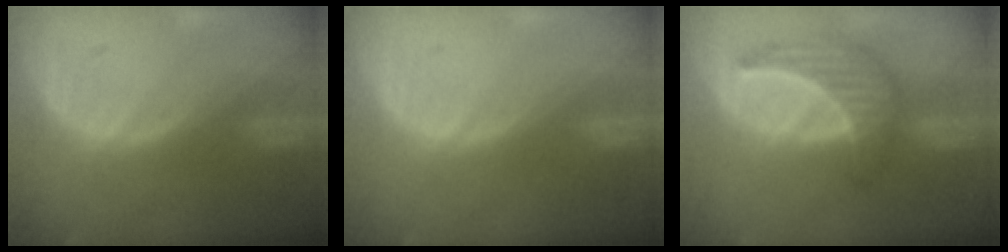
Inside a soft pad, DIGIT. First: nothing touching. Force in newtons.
{"total": 0.0}
{"total": 6.9, "press": 6.2, "slide": 3.0}